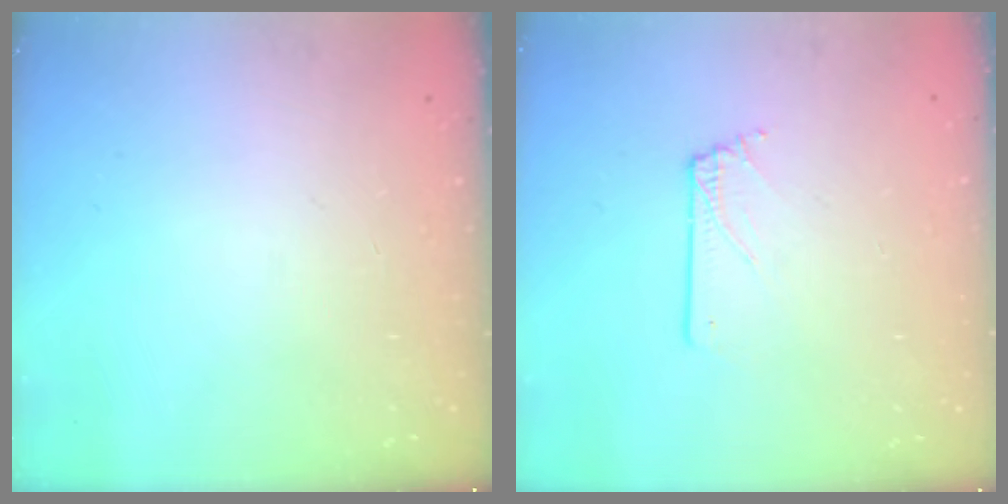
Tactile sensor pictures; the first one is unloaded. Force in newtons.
{"total": 1.0, "press": 1.0, "slide": 0.1}